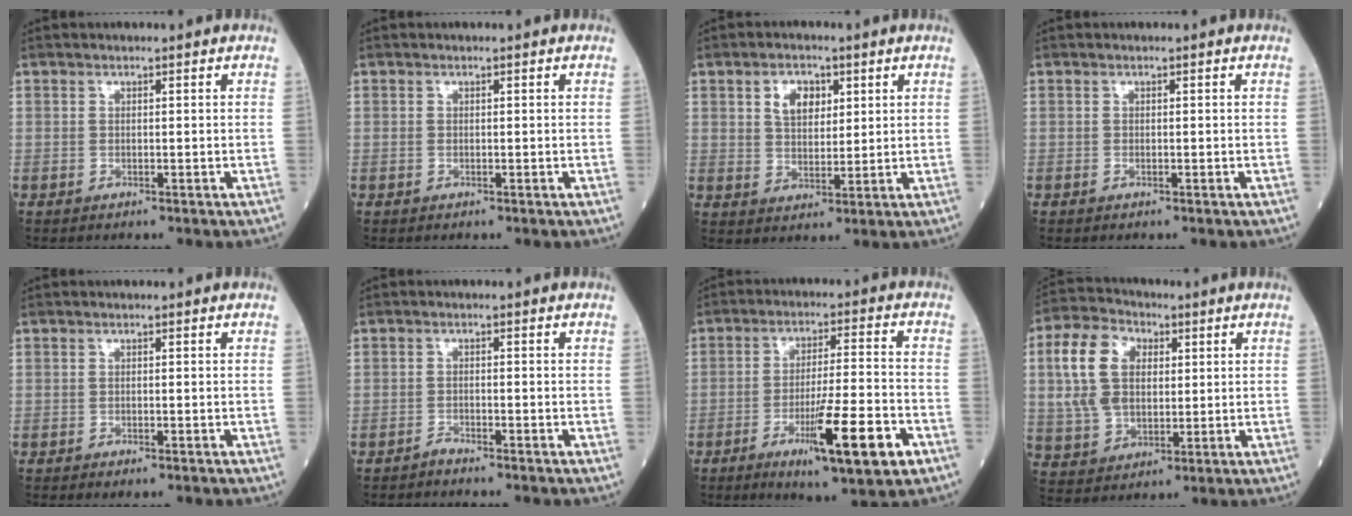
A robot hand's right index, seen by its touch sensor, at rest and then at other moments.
{"total": 0.0}
{"total": 5.3, "force": [2.3, 3.2, 3.5], "torque": [-0.064, 0.008, 0.046]}
{"total": 0.0}
{"total": 1.1, "force": [-0.8, 0.1, 0.7], "torque": [-0.008, -0.003, -0.010]}
{"total": 1.0, "force": [-1.0, -0.2, 0.0], "torque": [0.002, -0.002, -0.016]}
{"total": 12.6, "force": [-5.7, 0.7, 11.3], "torque": [-0.184, -0.020, -0.086]}
{"total": 11.3, "force": [3.0, 7.6, 7.8], "torque": [-0.186, 0.030, 0.061]}